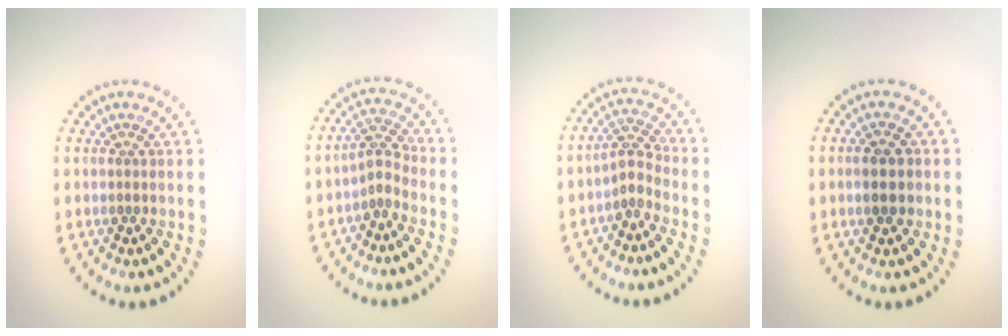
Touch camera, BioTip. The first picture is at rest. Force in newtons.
{"total": 2.0, "press": 1.4, "slide": 1.4}
{"total": 2.2, "press": 1.5, "slide": 1.6}
{"total": 2.3, "press": 2.3, "slide": 0.2}